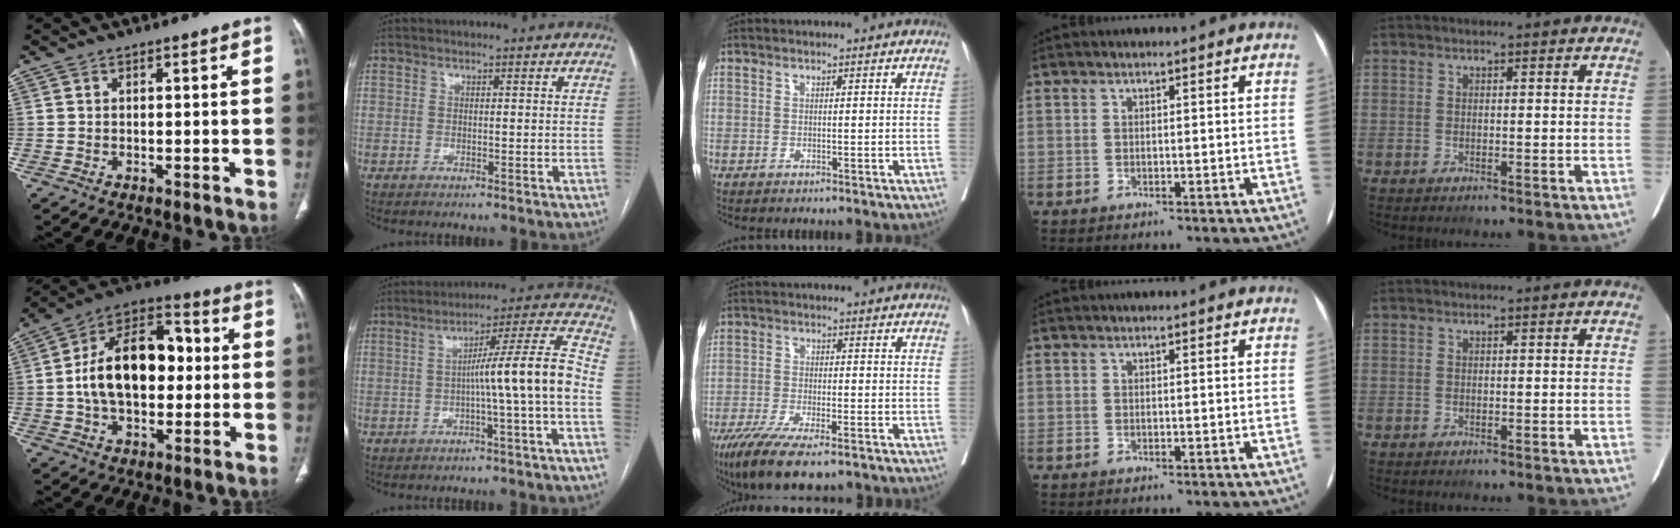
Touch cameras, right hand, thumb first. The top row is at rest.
{"thumb": {"total": 19.6, "force": [0.8, 12.0, 15.5], "torque": [-0.233, 0.033, 0.009]}, "index": {"total": 10.1, "force": [-2.2, -1.3, 9.8], "torque": [-0.145, 0.026, -0.033]}, "middle": {"total": 11.4, "force": [-8.0, 2.7, 7.7], "torque": [-0.124, -0.024, -0.128]}}